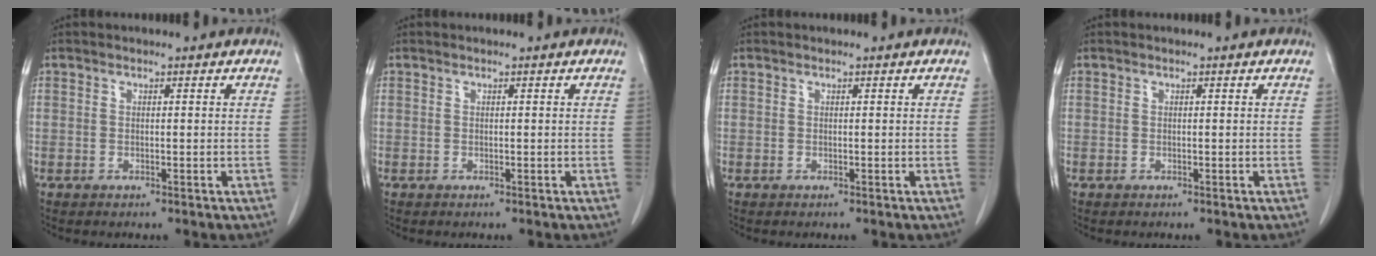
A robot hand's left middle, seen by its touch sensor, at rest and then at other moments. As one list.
[{"total": 0.0}, {"total": 0.0}, {"total": 0.0}]